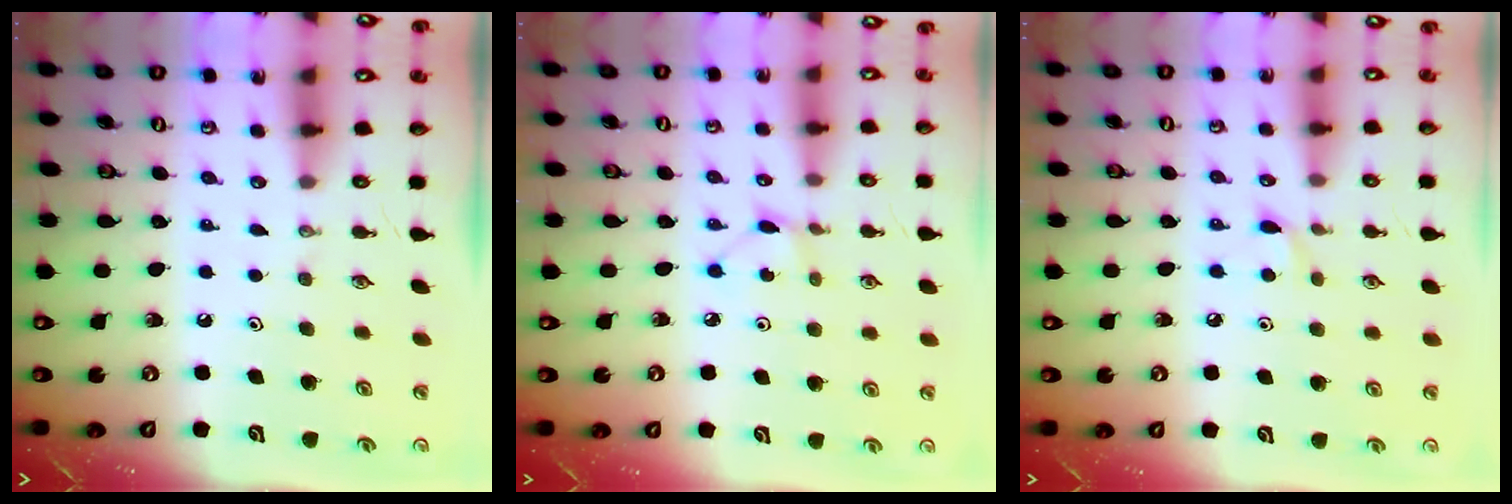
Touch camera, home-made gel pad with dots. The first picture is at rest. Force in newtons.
{"total": 2.2, "press": 2.1, "slide": 0.3}
{"total": 5.7, "press": 5.7, "slide": 0.7}